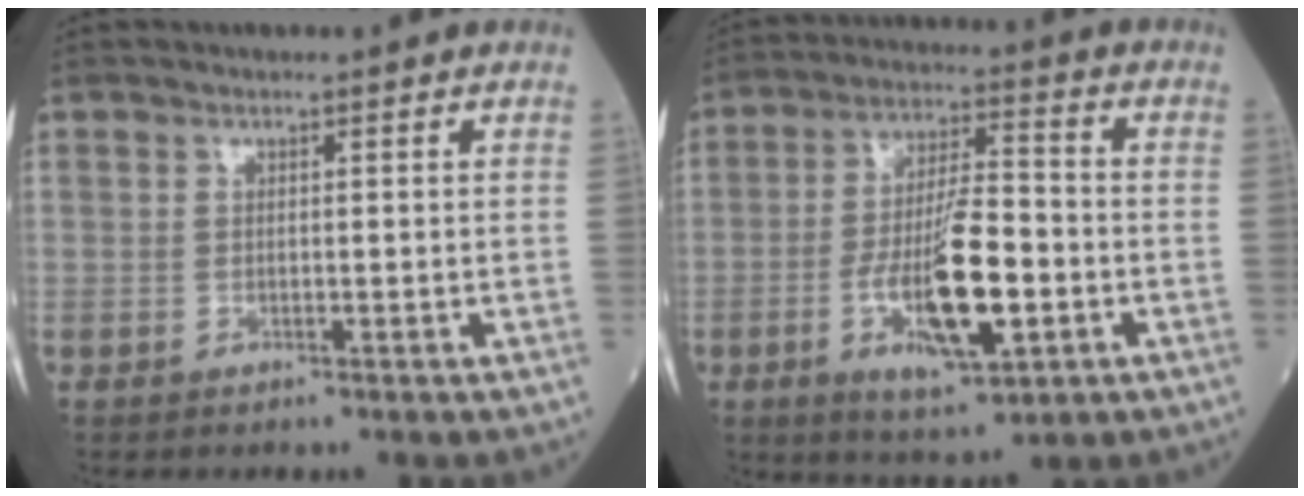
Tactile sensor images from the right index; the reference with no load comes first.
{"total": 13.2, "force": [-3.7, 3.1, 12.3], "torque": [-0.228, -0.006, -0.058]}